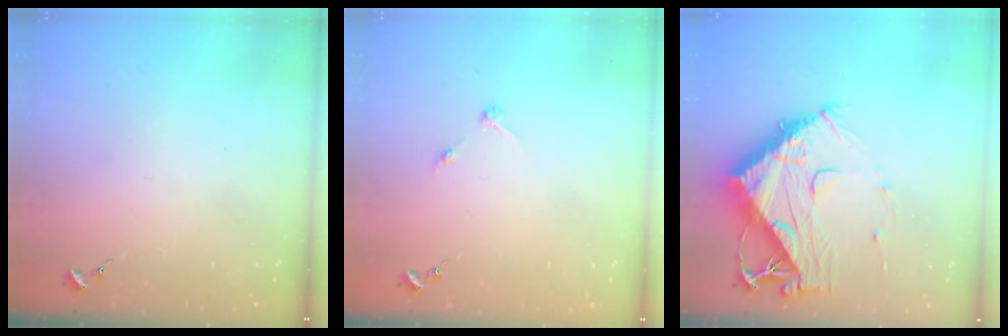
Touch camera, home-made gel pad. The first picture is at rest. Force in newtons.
{"total": 2.7, "press": 2.7, "slide": 0.3}
{"total": 14.2, "press": 14.1, "slide": 1.2}